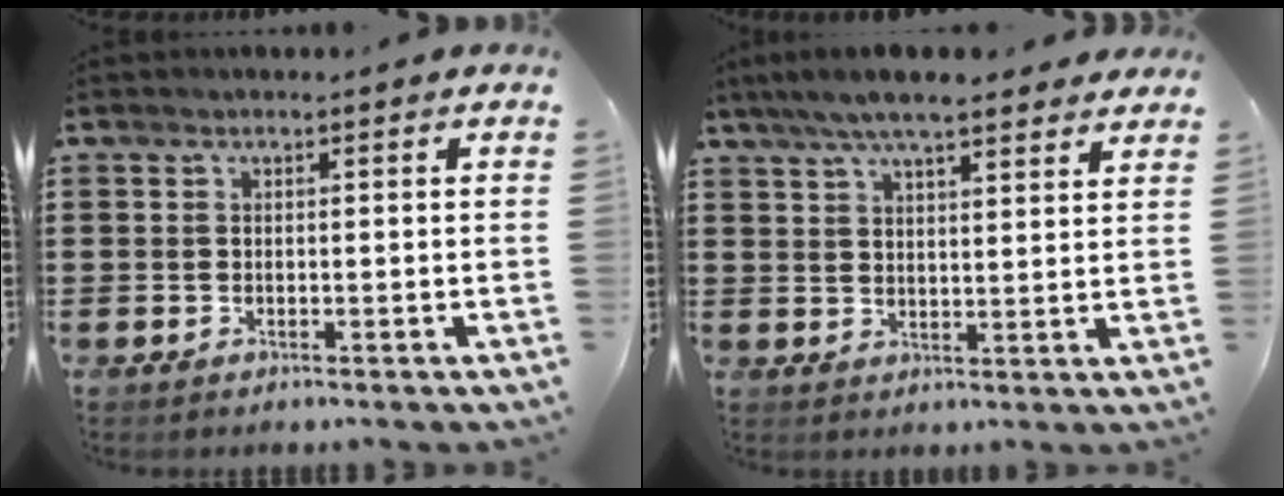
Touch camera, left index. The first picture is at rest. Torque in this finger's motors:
{"motor_torque": [1.57, -0.57, 0.83, 0.21]}